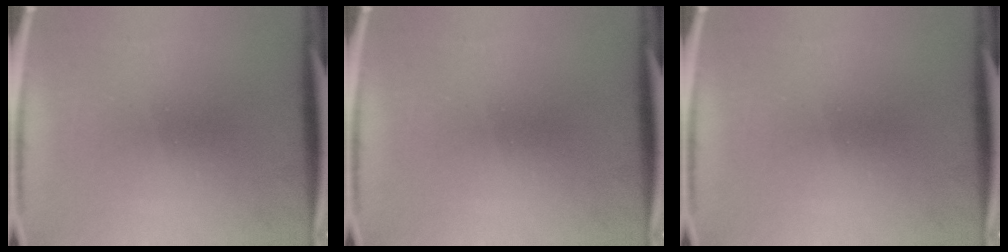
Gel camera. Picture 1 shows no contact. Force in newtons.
{"total": 0.0}
{"total": 0.0}